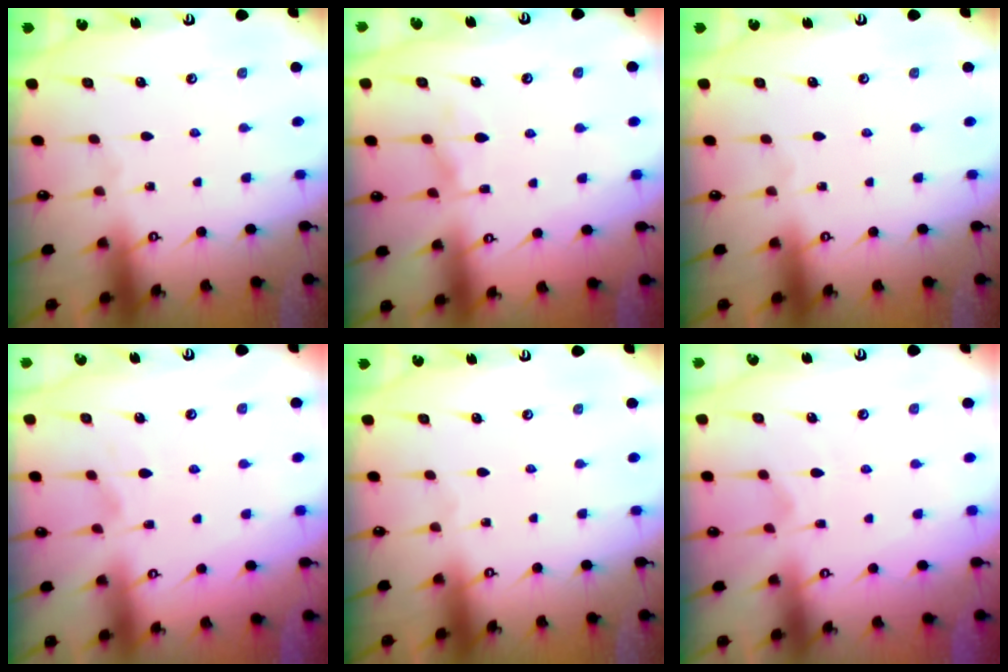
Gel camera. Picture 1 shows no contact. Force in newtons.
{"total": 6.6, "press": 6.5, "slide": 0.6}
{"total": 0.0}
{"total": 2.4, "press": 2.1, "slide": 1.2}
{"total": 0.0}
{"total": 2.5, "press": 2.2, "slide": 1.2}